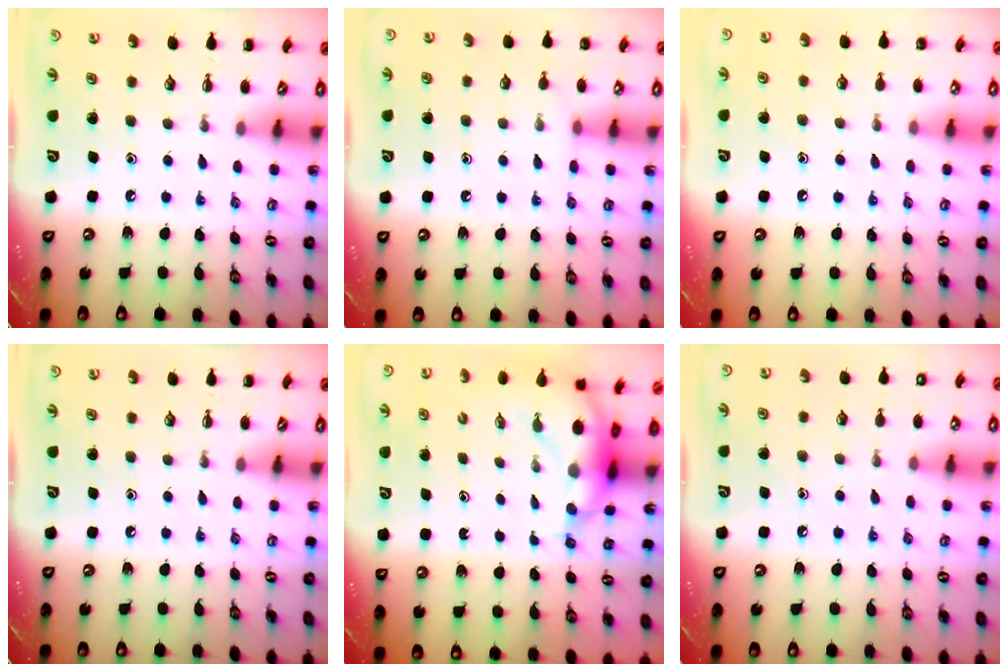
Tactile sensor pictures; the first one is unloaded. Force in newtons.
{"total": 5.7, "press": 5.5, "slide": 1.5}
{"total": 7.5, "press": 7.3, "slide": 1.6}
{"total": 0.0}
{"total": 5.6, "press": 5.5, "slide": 1.3}
{"total": 7.3, "press": 7.0, "slide": 2.3}